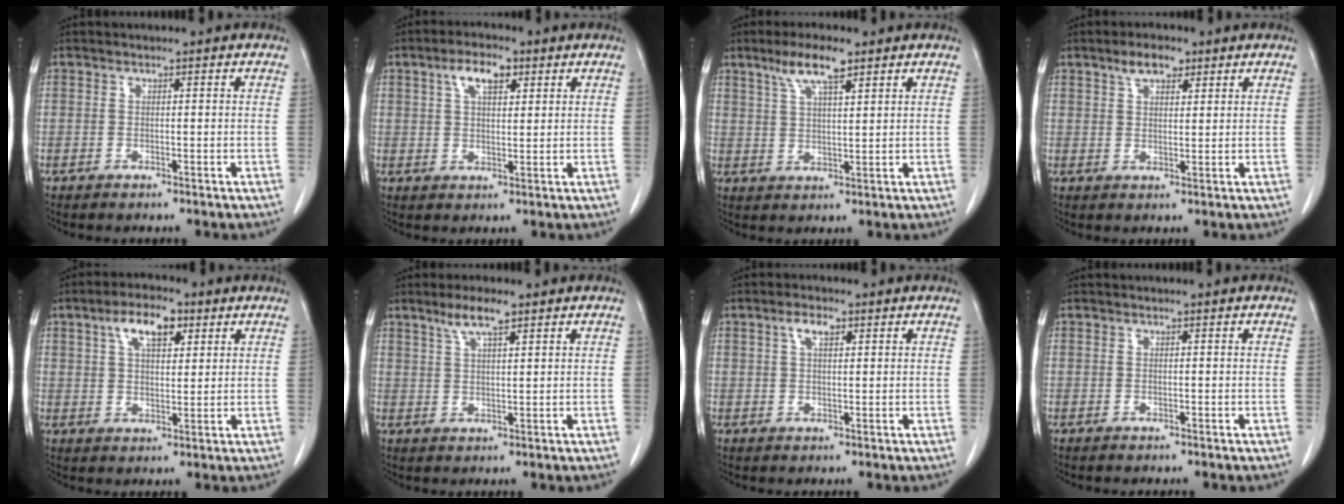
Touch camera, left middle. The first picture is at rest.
{"total": 5.4, "force": [2.7, 2.3, 4.1], "torque": [-0.081, 0.012, 0.049]}
{"total": 6.5, "force": [4.3, 1.1, 4.8], "torque": [-0.097, 0.007, 0.079]}
{"total": 4.2, "force": [2.8, 1.8, 2.6], "torque": [-0.052, 0.009, 0.050]}
{"total": 7.2, "force": [3.5, 3.0, 5.4], "torque": [-0.099, 0.015, 0.061]}
{"total": 4.5, "force": [3.1, 0.6, 3.2], "torque": [-0.065, 0.003, 0.060]}
{"total": 2.9, "force": [1.4, 1.2, 2.2], "torque": [-0.047, 0.007, 0.028]}
{"total": 0.0}